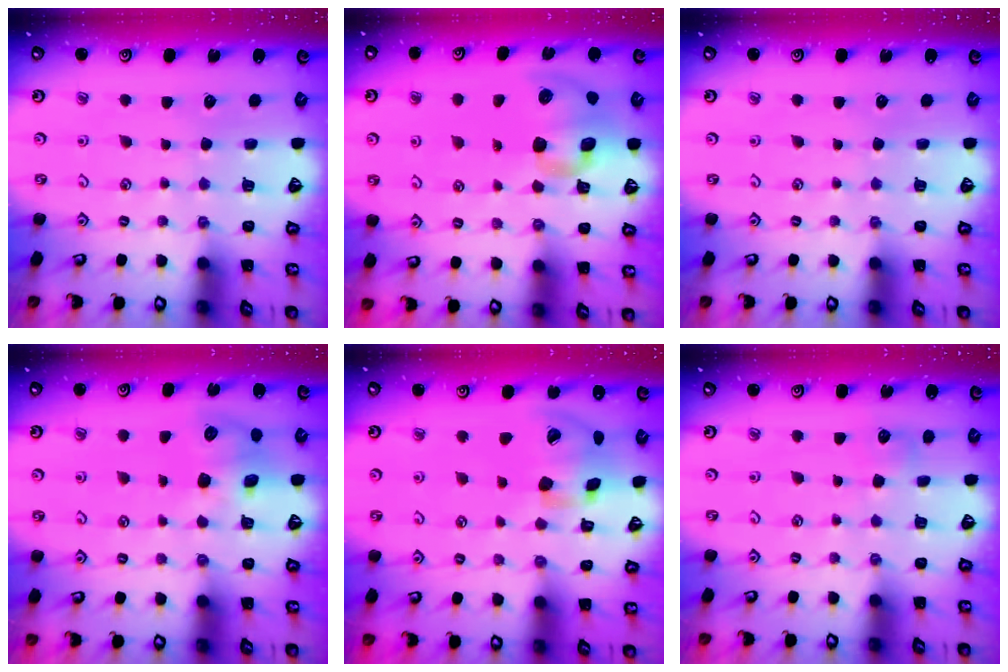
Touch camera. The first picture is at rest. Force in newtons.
{"total": 13.3, "press": 13.2, "slide": 2.0}
{"total": 0.0}
{"total": 7.5, "press": 7.5, "slide": 0.3}
{"total": 14.9, "press": 14.8, "slide": 1.8}
{"total": 4.3, "press": 4.2, "slide": 0.5}